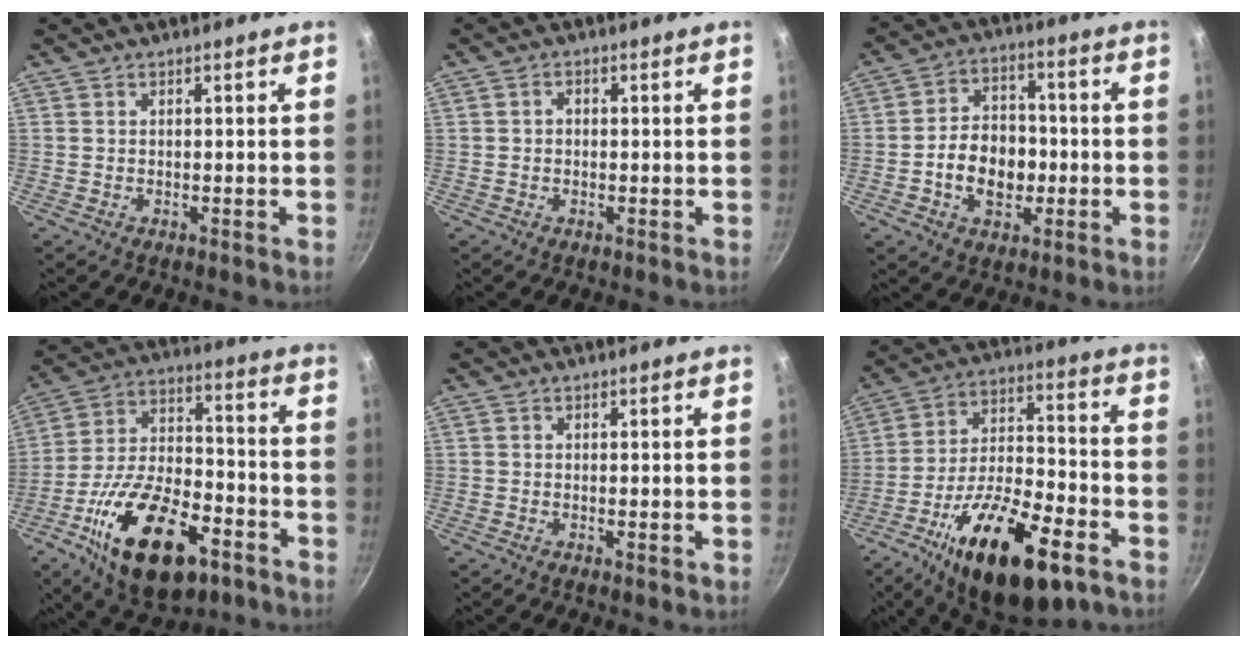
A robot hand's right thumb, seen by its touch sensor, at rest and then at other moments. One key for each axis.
{"total": 1.3, "fx": -0.1, "fy": 1.1, "fz": 0.8, "tx": -0.013, "ty": 0.007, "tz": -0.004}
{"total": 10.8, "fx": -2.3, "fy": 7.8, "fz": 7.1, "tx": -0.090, "ty": 0.024, "tz": -0.043}
{"total": 23.9, "fx": -11.3, "fy": 12.0, "fz": 17.3, "tx": -0.276, "ty": 0.048, "tz": -0.187}
{"total": 0.7, "fx": 0.0, "fy": 0.2, "fz": 0.7, "tx": -0.012, "ty": -0.002, "tz": -0.002}
{"total": 25.0, "fx": -12.9, "fy": 10.0, "fz": 18.9, "tx": -0.293, "ty": 0.052, "tz": -0.210}